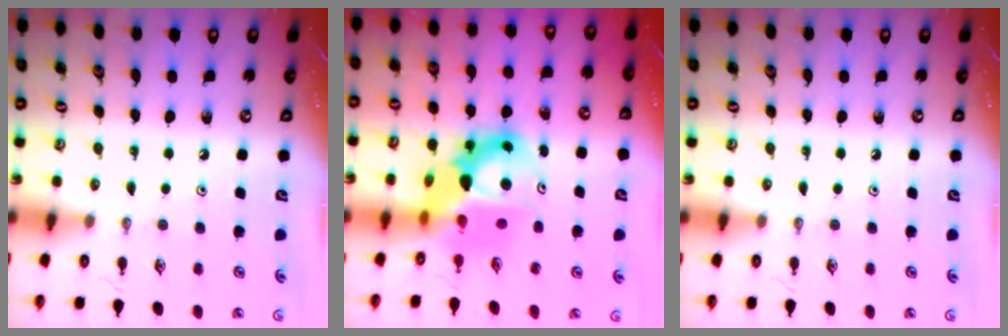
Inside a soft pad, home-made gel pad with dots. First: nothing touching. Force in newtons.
{"total": 11.9, "press": 11.9, "slide": 0.9}
{"total": 0.0}